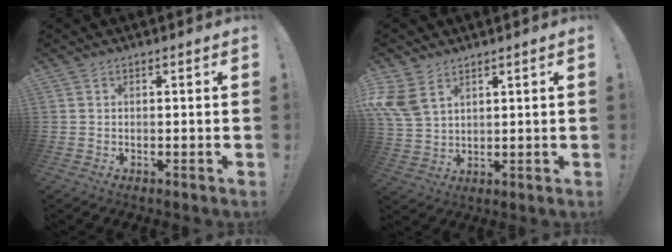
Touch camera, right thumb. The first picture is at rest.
{"total": 8.7, "force": [4.7, 5.4, 5.0], "torque": [-0.104, -0.014, 0.094]}